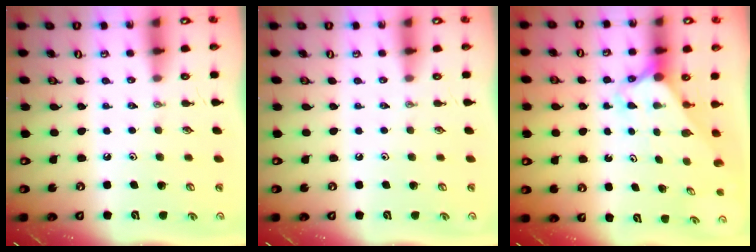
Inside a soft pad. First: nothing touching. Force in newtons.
{"total": 0.0}
{"total": 2.7, "press": 2.7, "slide": 0.1}